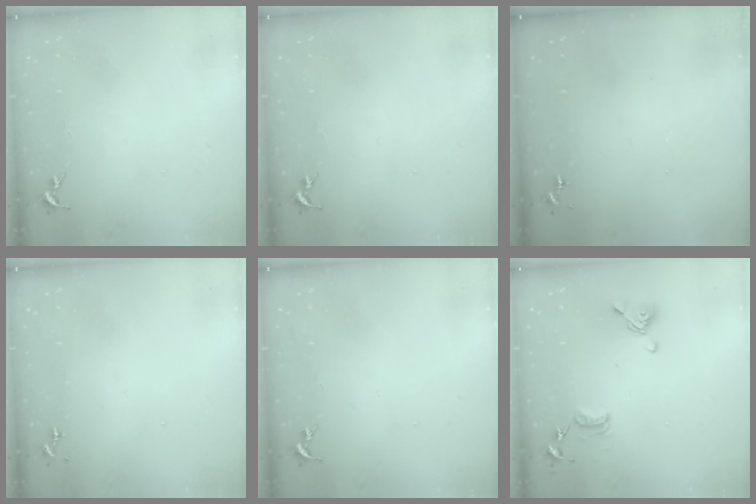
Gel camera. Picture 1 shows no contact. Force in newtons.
{"total": 0.0}
{"total": 0.0}
{"total": 0.0}
{"total": 0.0}
{"total": 12.9, "press": 12.8, "slide": 1.9}